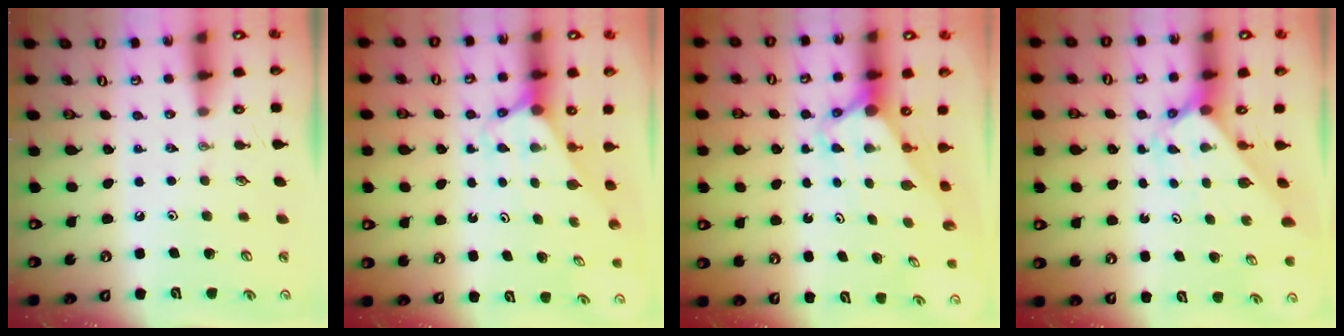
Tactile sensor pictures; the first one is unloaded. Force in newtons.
{"total": 2.5, "press": 2.4, "slide": 0.2}
{"total": 3.2, "press": 3.2, "slide": 0.3}
{"total": 1.9, "press": 1.9, "slide": 0.1}